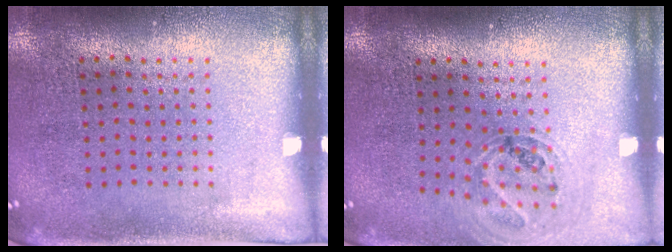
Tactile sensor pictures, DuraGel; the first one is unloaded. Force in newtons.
{"total": 1.1, "press": 1.1, "slide": 0.2}